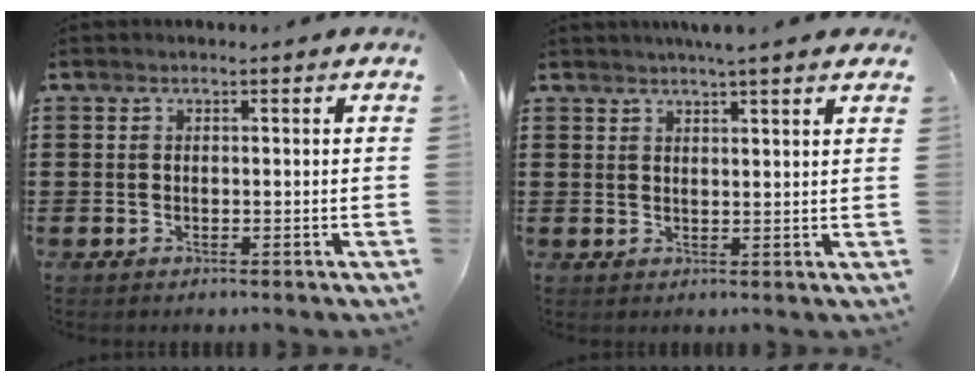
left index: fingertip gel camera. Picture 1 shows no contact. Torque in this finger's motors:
{"motor_torque": [2.14, 0.00, 0.52, 0.04]}